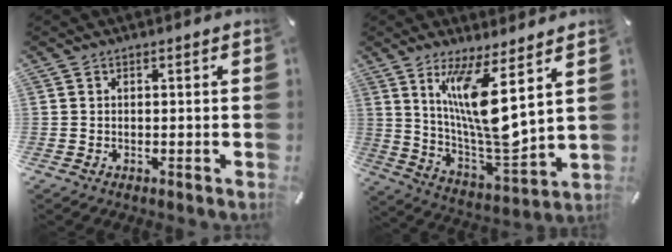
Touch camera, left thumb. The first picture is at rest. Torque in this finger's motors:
{"motor_torque": [2.93, 2.07, 2.17, -0.60, 0.44]}